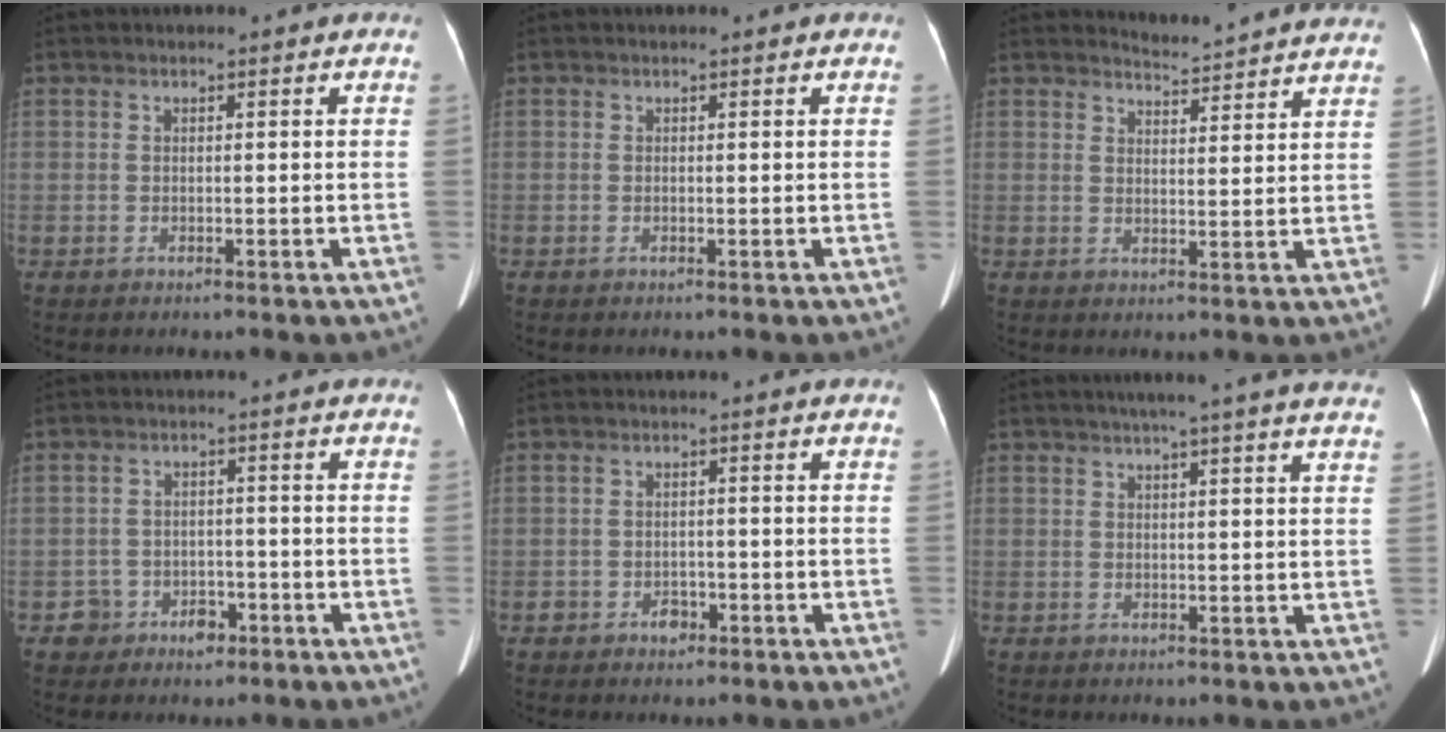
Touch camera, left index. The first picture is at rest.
{"total": 0.0}
{"total": 10.8, "force": [10.7, 0.0, 1.2], "torque": [-0.010, -0.029, 0.115]}
{"total": 4.2, "force": [-2.4, 3.4, 0.6], "torque": [0.002, 0.008, -0.026]}
{"total": 2.2, "force": [-1.4, 1.6, 0.7], "torque": [-0.006, -0.002, -0.019]}
{"total": 13.5, "force": [11.4, -0.5, 7.2], "torque": [-0.104, 0.007, 0.125]}